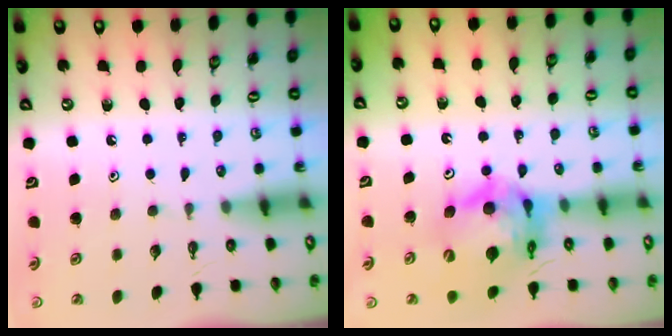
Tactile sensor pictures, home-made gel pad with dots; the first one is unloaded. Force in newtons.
{"total": 14.9, "press": 14.8, "slide": 1.7}